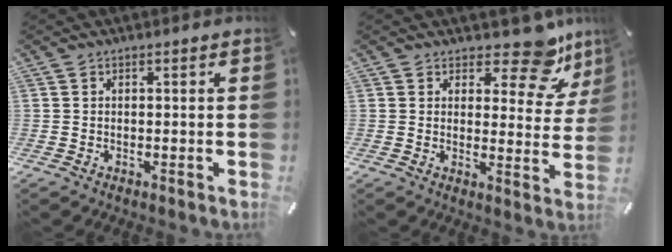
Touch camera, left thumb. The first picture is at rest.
{"total": 12.2, "force": [9.0, 4.9, 6.5], "torque": [-0.073, -0.069, 0.155]}